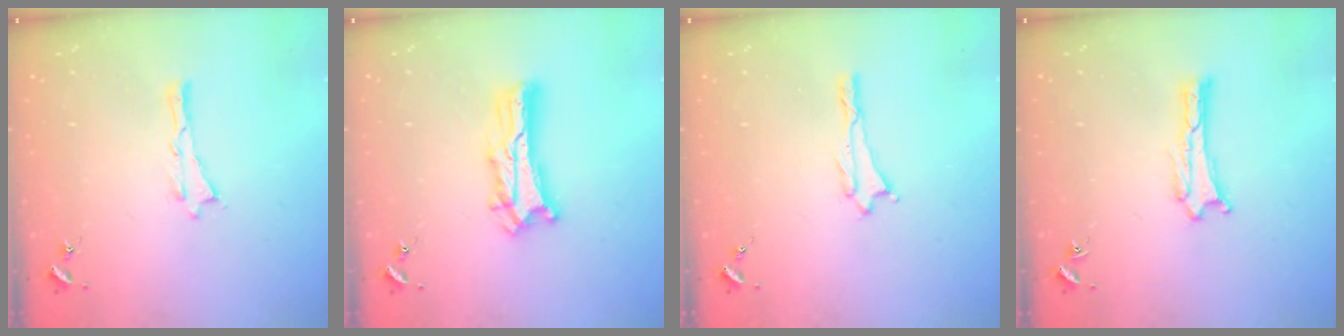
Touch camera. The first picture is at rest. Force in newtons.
{"total": 7.3, "press": 7.3, "slide": 0.7}
{"total": 0.0}
{"total": 0.9, "press": 0.9, "slide": 0.0}